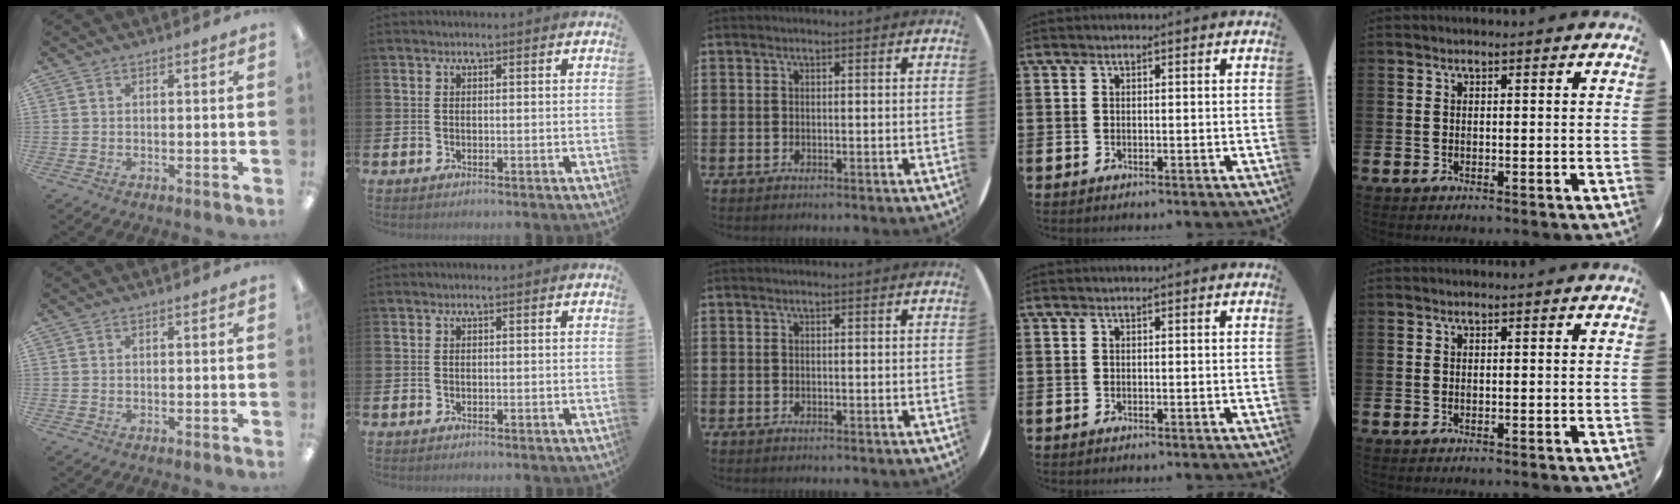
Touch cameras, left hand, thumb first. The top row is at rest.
{}